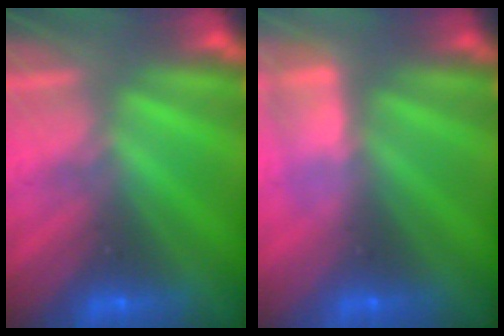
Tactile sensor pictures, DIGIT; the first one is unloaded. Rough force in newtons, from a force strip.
{"total": 2.9}